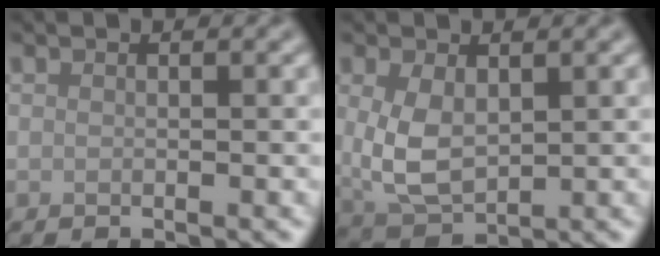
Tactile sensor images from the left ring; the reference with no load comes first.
{"total": 4.8, "force": [0.6, 2.9, 3.8], "torque": [-0.089, -0.004, 0.021]}